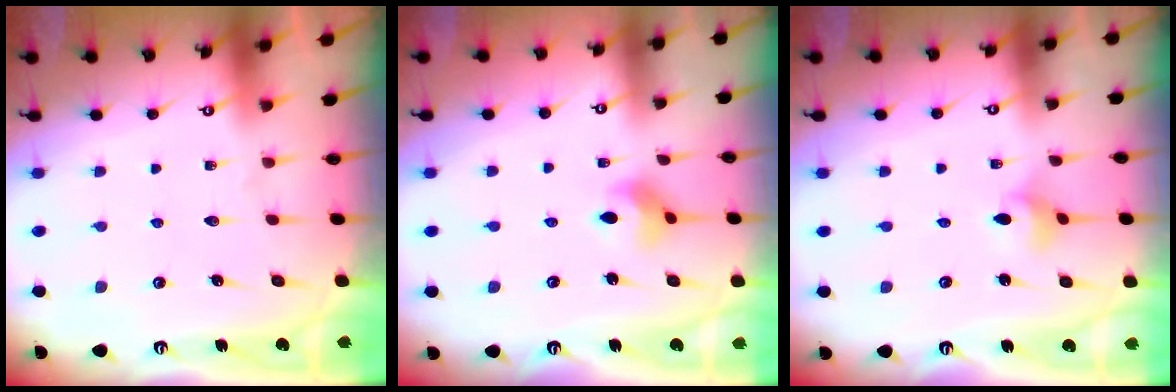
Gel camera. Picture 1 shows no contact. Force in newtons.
{"total": 4.5, "press": 4.5, "slide": 0.7}
{"total": 3.0, "press": 2.9, "slide": 0.6}